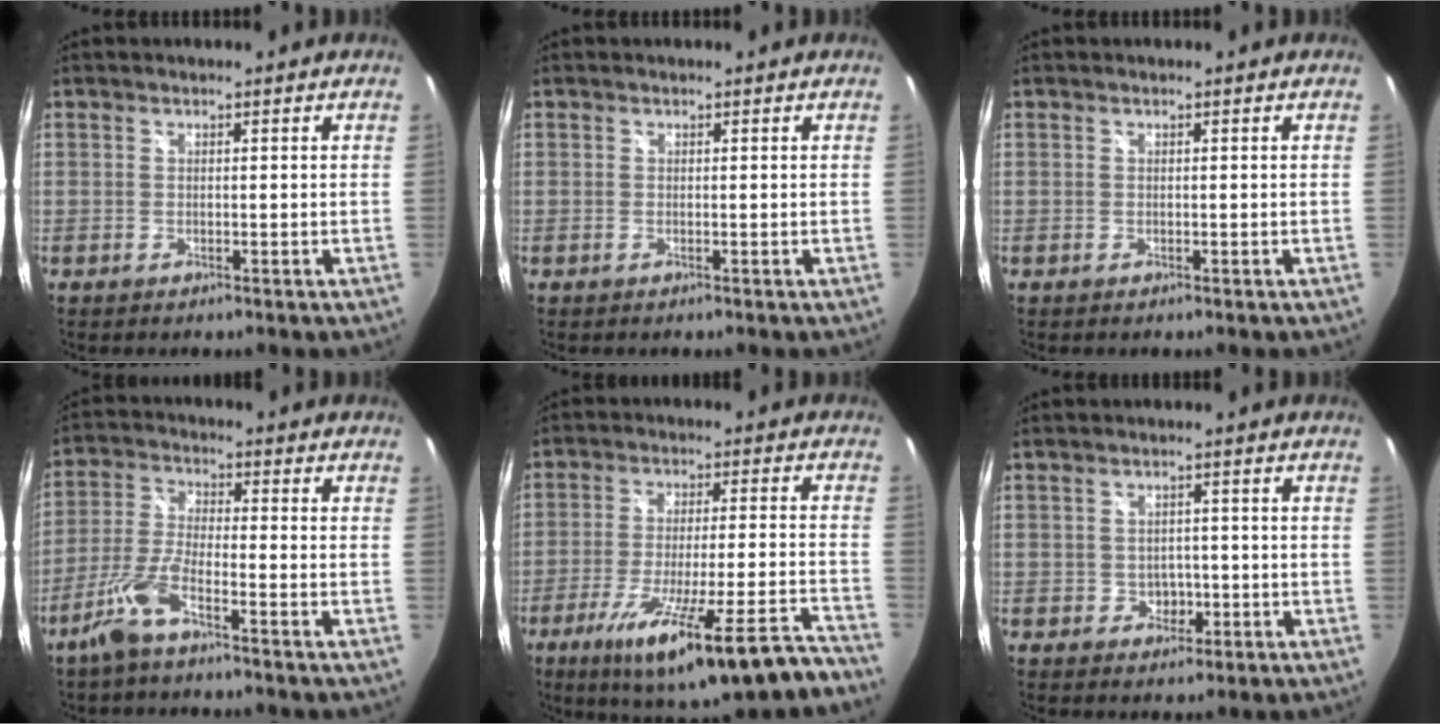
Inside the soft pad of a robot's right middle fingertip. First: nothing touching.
{"total": 0.0}
{"total": 0.0}
{"total": 7.1, "force": [-4.8, 1.3, 5.1], "torque": [-0.116, 0.000, -0.097]}
{"total": 22.2, "force": [-16.8, 2.4, 14.3], "torque": [-0.237, -0.058, -0.245]}
{"total": 3.0, "force": [-0.8, 2.7, 1.0], "torque": [-0.019, 0.007, -0.005]}